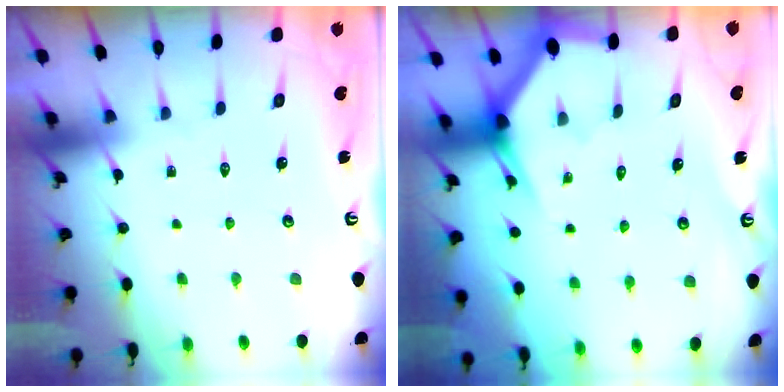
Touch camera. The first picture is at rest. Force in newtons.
{"total": 2.7, "press": 2.7, "slide": 0.1}